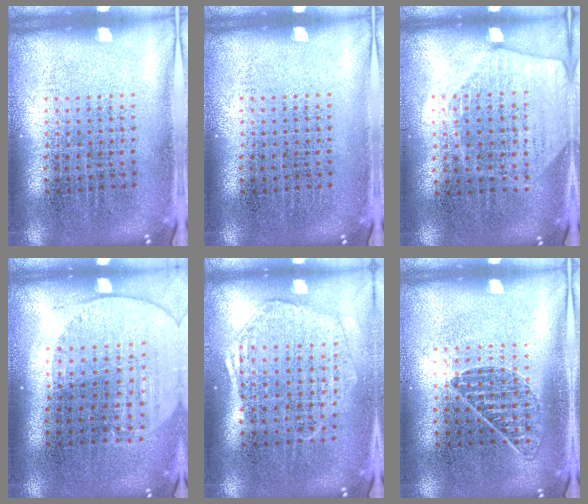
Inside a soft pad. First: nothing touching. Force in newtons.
{"total": 0.0}
{"total": 1.7, "press": 1.6, "slide": 0.7}
{"total": 1.6, "press": 1.4, "slide": 0.7}
{"total": 1.7, "press": 1.6, "slide": 0.7}
{"total": 0.8, "press": 0.8, "slide": 0.2}